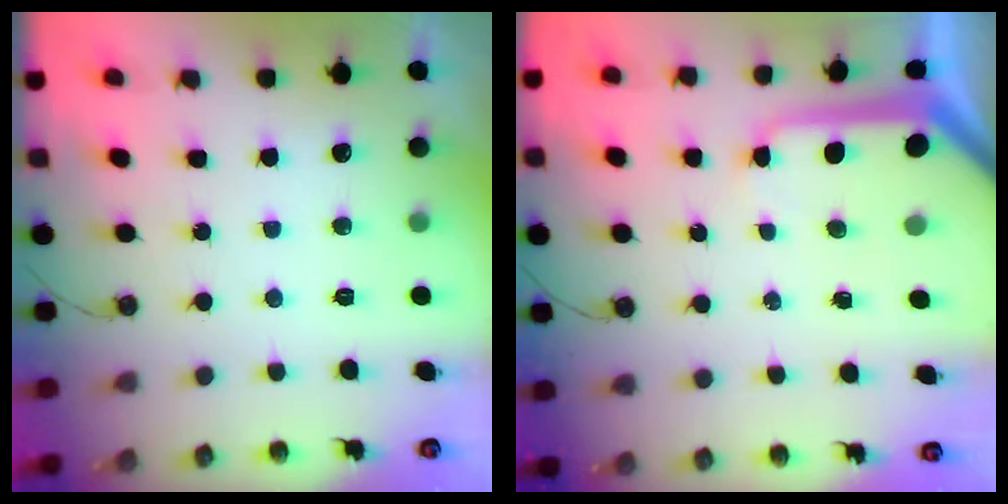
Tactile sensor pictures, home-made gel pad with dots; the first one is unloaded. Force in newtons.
{"total": 9.1, "press": 9.1, "slide": 0.9}